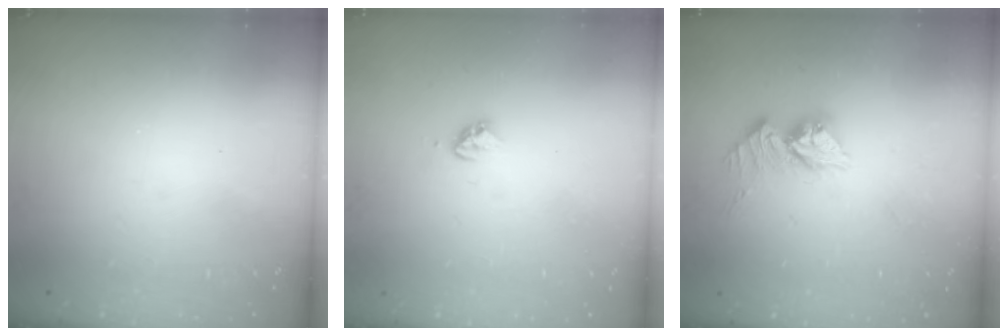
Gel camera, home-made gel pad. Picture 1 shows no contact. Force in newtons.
{"total": 3.3, "press": 3.3, "slide": 0.2}
{"total": 10.6, "press": 10.6, "slide": 1.0}